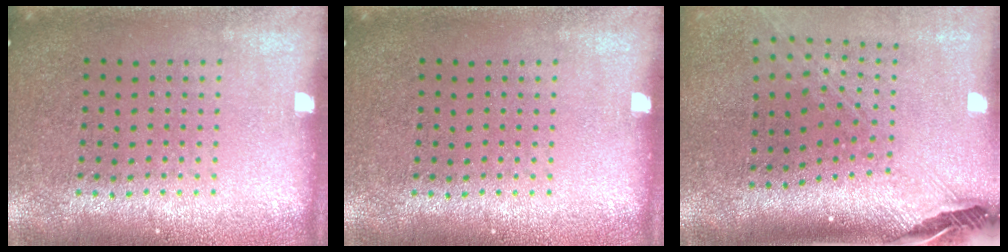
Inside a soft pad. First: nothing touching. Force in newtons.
{"total": 0.0}
{"total": 2.9, "press": 2.1, "slide": 2.0}